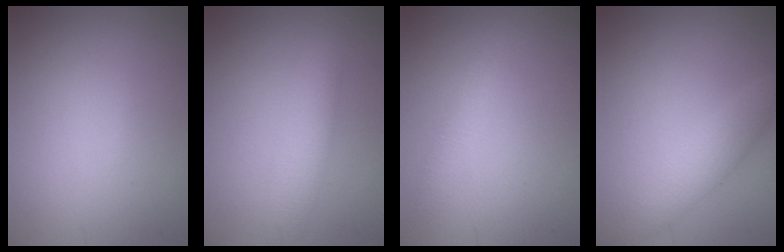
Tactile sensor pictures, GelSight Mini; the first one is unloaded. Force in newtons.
{"total": 3.0, "press": 3.0, "slide": 0.1}
{"total": 1.8, "press": 1.8, "slide": 0.0}
{"total": 2.8, "press": 2.8, "slide": 0.2}